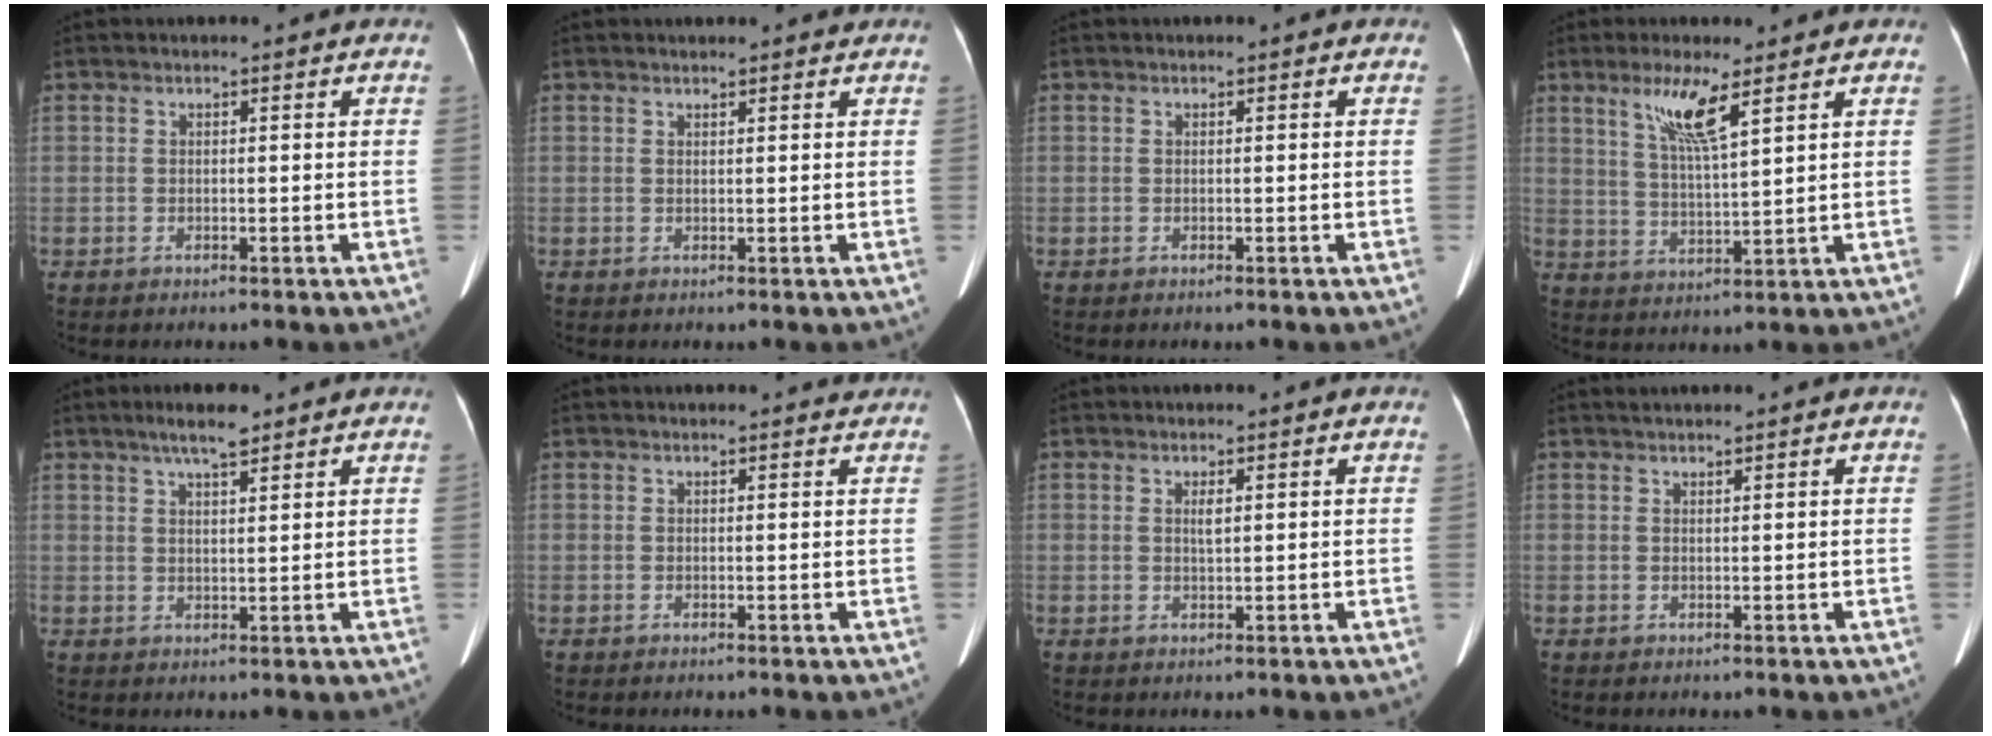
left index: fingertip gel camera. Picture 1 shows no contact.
{"total": 2.2, "force": [2.1, 0.4, 0.6], "torque": [-0.013, 0.013, 0.025]}
{"total": 0.0}
{"total": 6.8, "force": [4.0, 0.3, 5.5], "torque": [-0.113, -0.004, 0.080]}
{"total": 4.6, "force": [3.3, 0.8, 3.0], "torque": [-0.054, 0.008, 0.055]}
{"total": 1.3, "force": [1.3, 0.3, 0.0], "torque": [-0.008, 0.000, 0.010]}
{"total": 1.2, "force": [0.5, 0.4, 1.0], "torque": [-0.020, 0.003, 0.009]}
{"total": 1.3, "force": [1.2, 0.0, 0.6], "torque": [-0.010, 0.015, 0.024]}